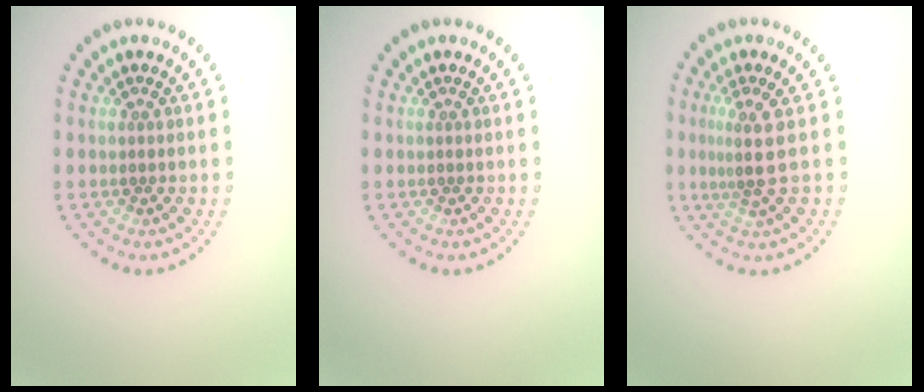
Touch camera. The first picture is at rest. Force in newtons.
{"total": 0.0}
{"total": 2.5, "press": 1.7, "slide": 1.9}